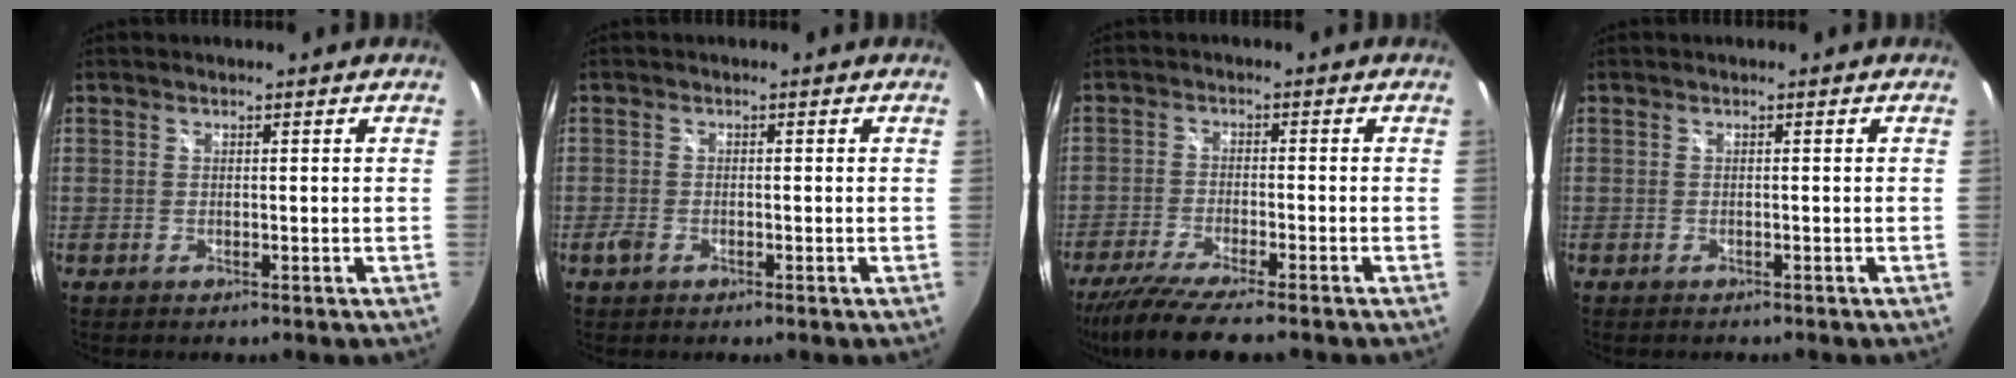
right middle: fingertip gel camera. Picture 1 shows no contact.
{"total": 1.7, "force": [-1.1, 0.8, 1.0], "torque": [-0.022, -0.003, -0.024]}
{"total": 10.3, "force": [-8.4, 0.7, 5.8], "torque": [-0.132, -0.037, -0.146]}
{"total": 0.7, "force": [-0.6, 0.3, 0.1], "torque": [-0.004, -0.002, -0.010]}